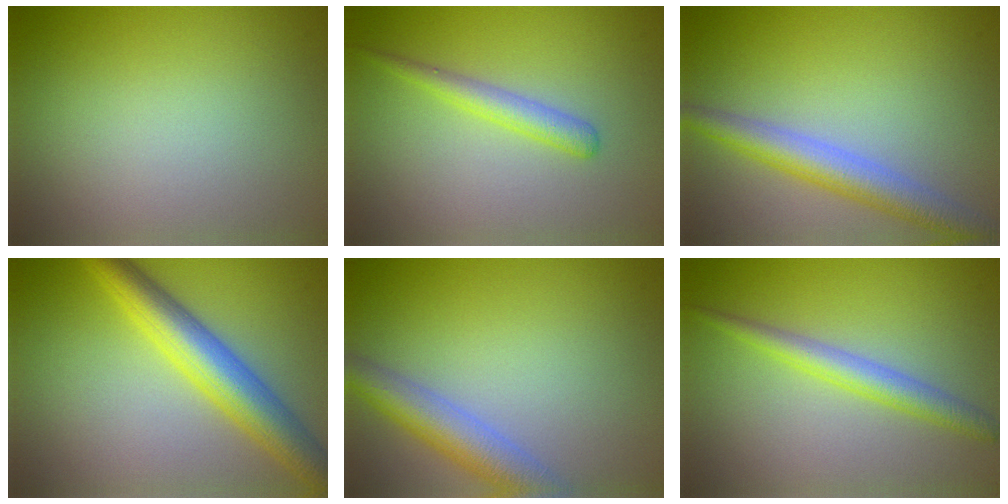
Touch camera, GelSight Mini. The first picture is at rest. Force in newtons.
{"total": 2.1, "press": 2.1, "slide": 0.1}
{"total": 4.5, "press": 4.5, "slide": 0.2}
{"total": 6.5, "press": 6.5, "slide": 0.0}
{"total": 4.7, "press": 4.7, "slide": 0.2}
{"total": 2.8, "press": 2.8, "slide": 0.1}